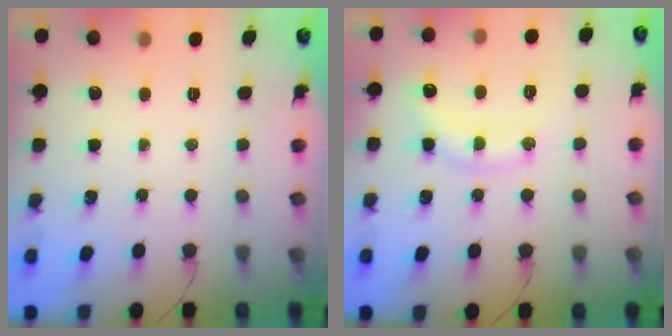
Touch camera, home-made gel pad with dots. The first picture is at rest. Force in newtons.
{"total": 11.8, "press": 11.8, "slide": 0.8}